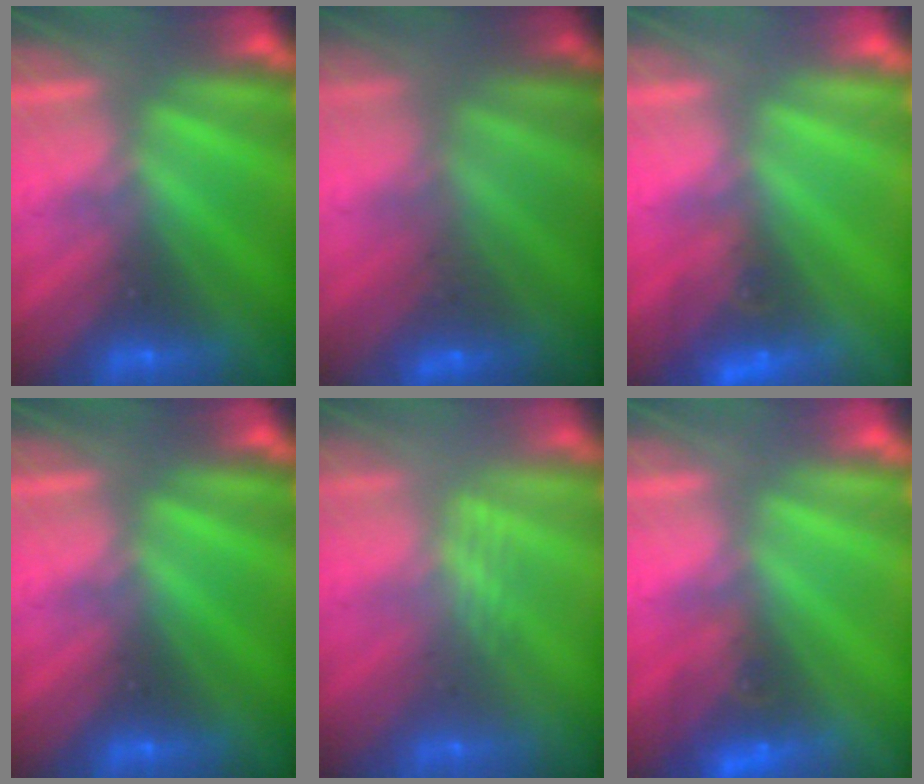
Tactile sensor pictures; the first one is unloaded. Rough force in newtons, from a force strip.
{"total": 2.4}
{"total": 2.6}
{"total": 0.0}
{"total": 2.4}
{"total": 2.6}